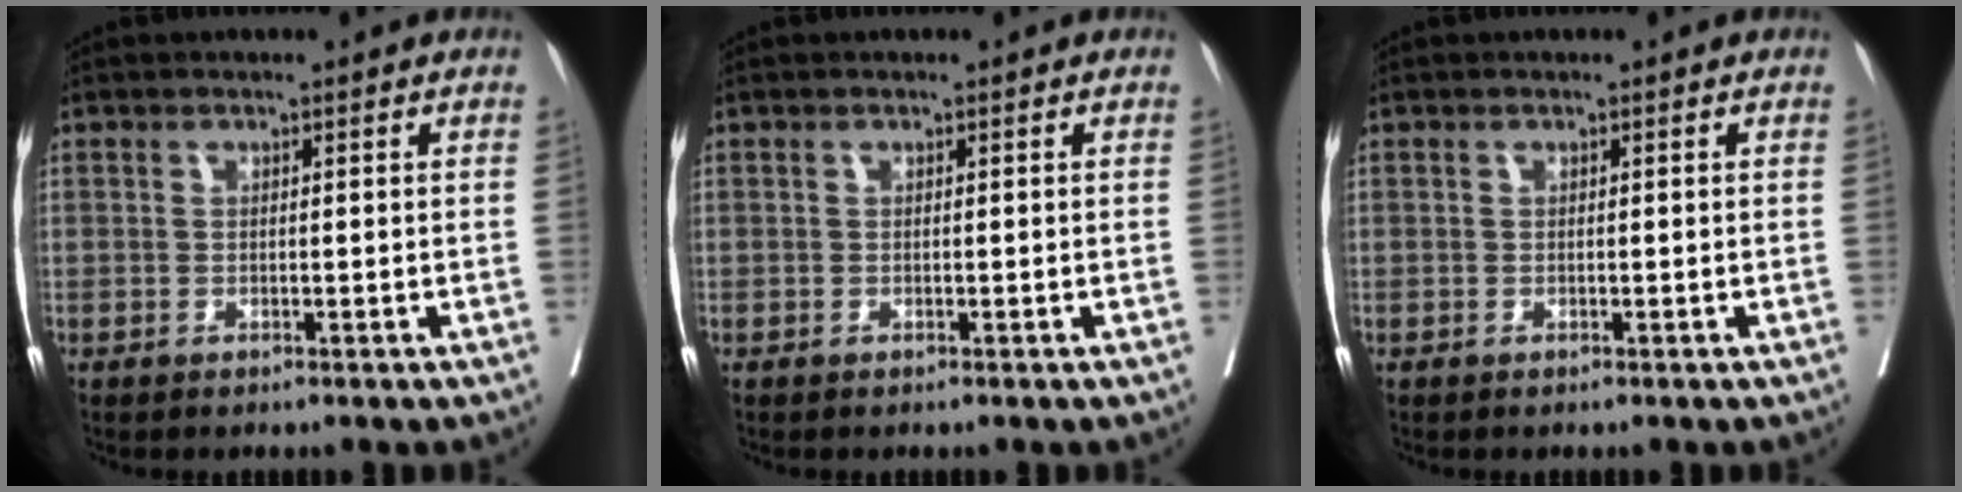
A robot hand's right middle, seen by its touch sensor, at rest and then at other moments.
{"total": 0.0}
{"total": 0.0}